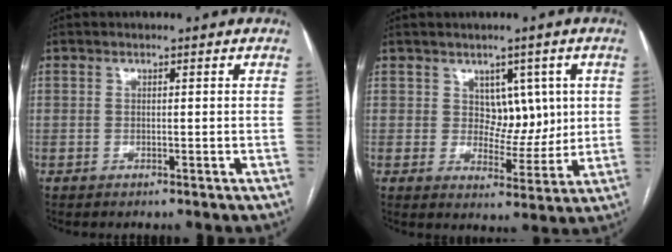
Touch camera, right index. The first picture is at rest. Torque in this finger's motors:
{"motor_torque": [-0.03, 0.05, -0.01, 0.00]}